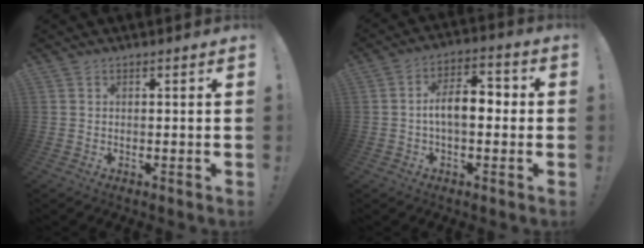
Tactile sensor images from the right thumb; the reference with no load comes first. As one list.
[{"total": 10.2, "force": [-0.6, 5.3, 8.7], "torque": [-0.124, 0.018, -0.011]}]